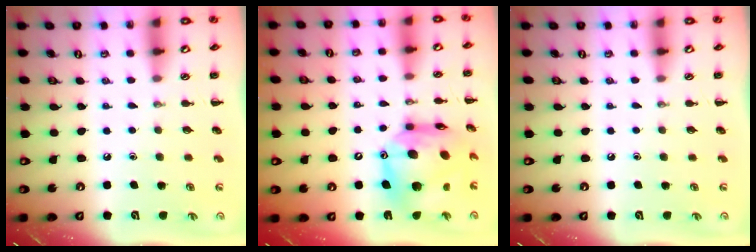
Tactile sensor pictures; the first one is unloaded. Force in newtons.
{"total": 16.8, "press": 15.9, "slide": 5.3}
{"total": 0.0}